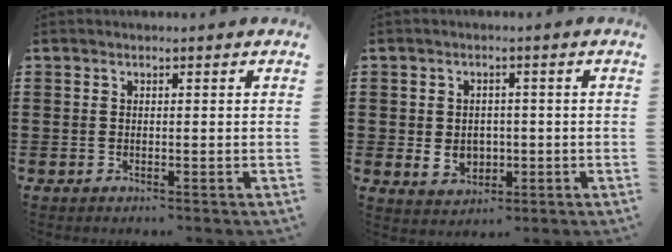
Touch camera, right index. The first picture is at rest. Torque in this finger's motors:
{"motor_torque": [1.11, 1.02, 0.13, 0.00]}